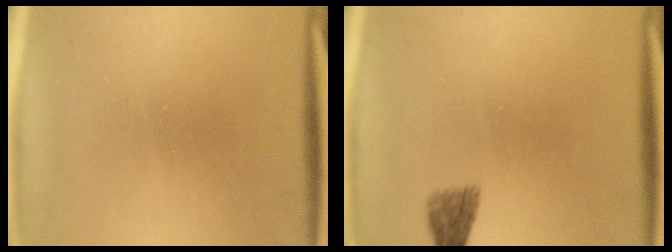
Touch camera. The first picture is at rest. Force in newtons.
{"total": 1.9}